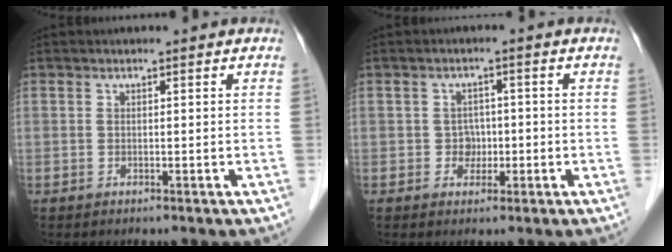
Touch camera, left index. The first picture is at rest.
{"total": 2.6, "force": [-0.7, 2.2, 1.1], "torque": [-0.010, 0.006, -0.008]}